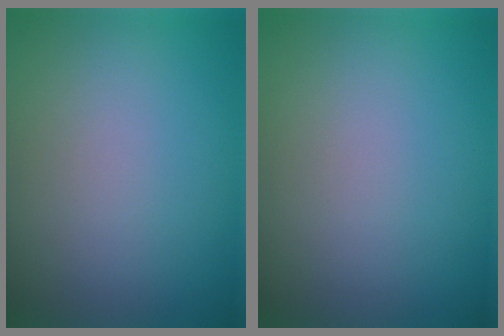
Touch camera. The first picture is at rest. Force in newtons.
{"total": 0.0}